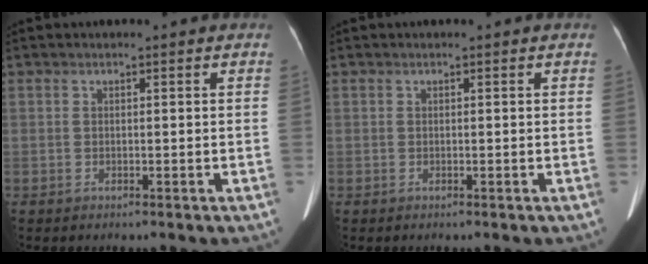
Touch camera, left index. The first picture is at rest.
{"total": 0.0}